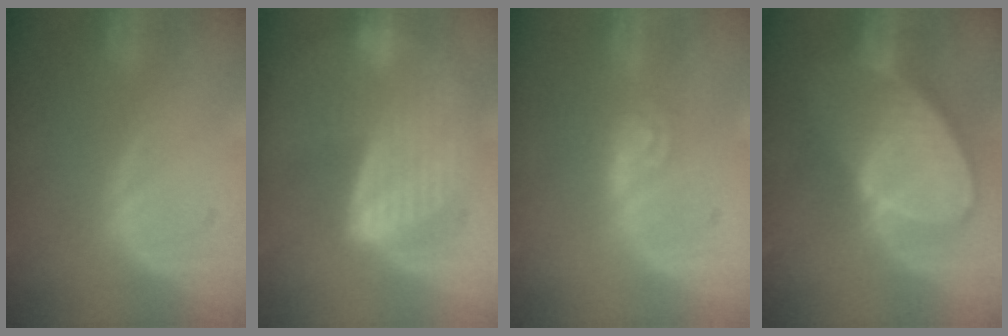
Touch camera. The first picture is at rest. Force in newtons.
{"total": 7.1, "press": 7.0, "slide": 1.1}
{"total": 4.7, "press": 4.0, "slide": 2.5}
{"total": 10.0, "press": 8.7, "slide": 4.8}